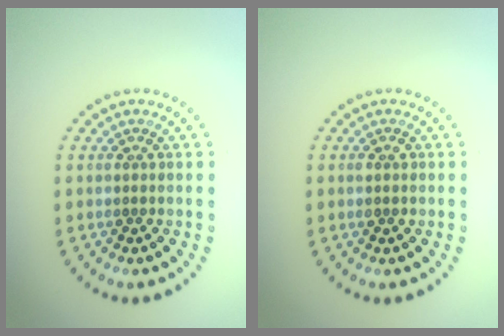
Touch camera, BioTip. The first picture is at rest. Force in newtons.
{"total": 1.1, "press": 1.1, "slide": 0.2}